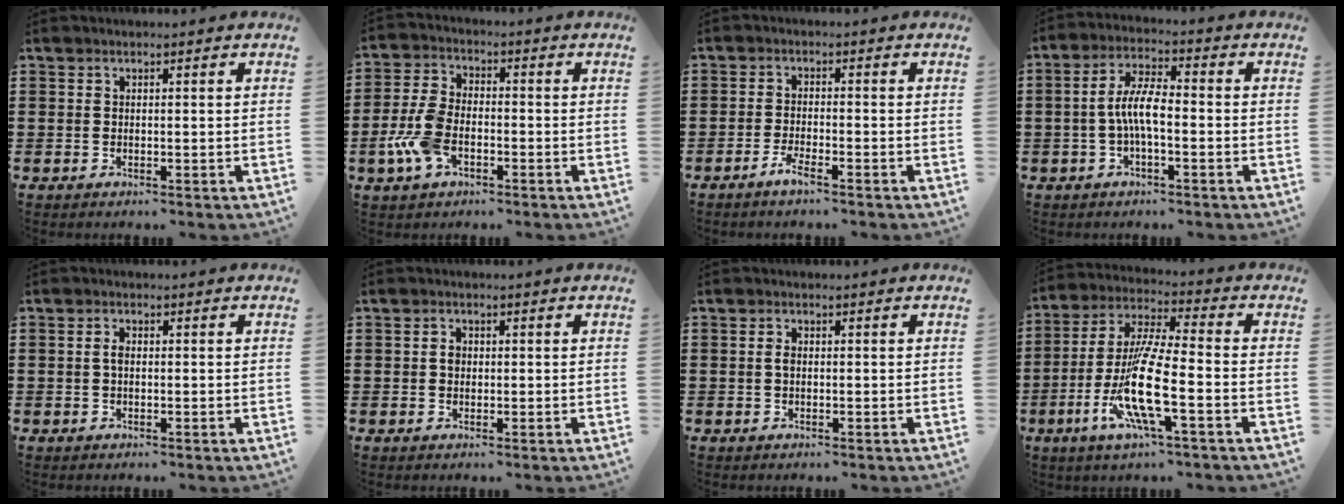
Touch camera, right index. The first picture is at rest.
{"total": 7.2, "force": [-2.8, 3.8, 5.4], "torque": [-0.140, -0.002, -0.060]}
{"total": 2.3, "force": [-1.9, 0.0, 1.3], "torque": [-0.038, -0.004, -0.041]}
{"total": 6.4, "force": [-1.1, 1.9, 6.0], "torque": [-0.125, 0.000, -0.026]}
{"total": 1.6, "force": [-0.1, 0.8, 1.4], "torque": [-0.035, -0.001, -0.004]}
{"total": 1.5, "force": [0.0, 1.2, 1.0], "torque": [-0.020, 0.006, -0.001]}
{"total": 1.3, "force": [-0.1, 0.7, 1.1], "torque": [-0.021, 0.003, -0.002]}
{"total": 11.9, "force": [-4.4, 1.9, 10.9], "torque": [-0.245, -0.013, -0.093]}